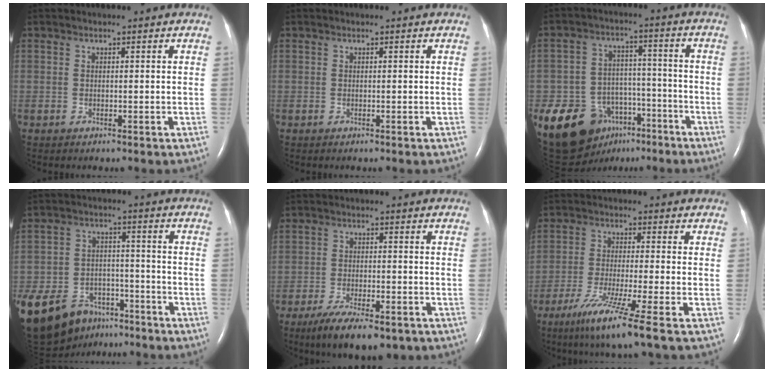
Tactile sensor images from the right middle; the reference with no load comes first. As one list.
[{"total": 0.0}, {"total": 16.2, "force": [-8.7, 11.8, 6.9], "torque": [-0.125, 0.038, -0.128]}, {"total": 25.0, "force": [-15.1, 16.2, 11.5], "torque": [-0.338, -0.019, -0.239]}, {"total": 10.5, "force": [-7.3, 3.4, 6.8], "torque": [-0.108, -0.012, -0.111]}, {"total": 9.6, "force": [-6.1, -1.4, 7.4], "torque": [-0.140, -0.036, -0.111]}]